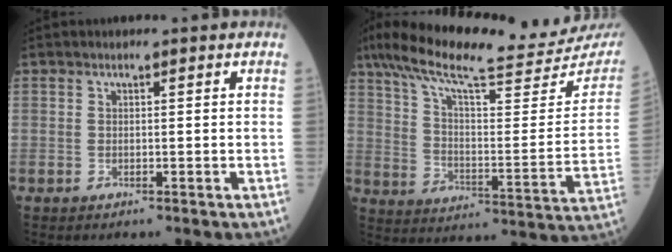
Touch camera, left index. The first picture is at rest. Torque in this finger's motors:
{"motor_torque": [1.05, -1.09, 0.54, 0.14]}